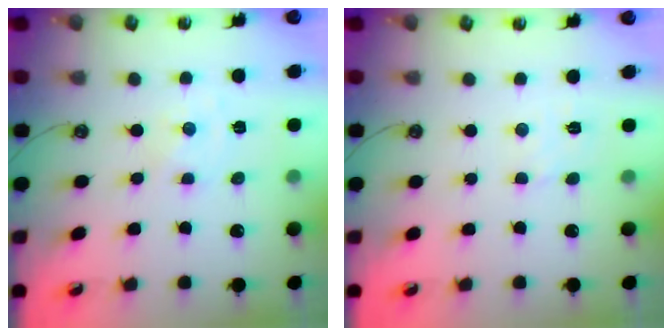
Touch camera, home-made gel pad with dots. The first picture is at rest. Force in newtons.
{"total": 2.5, "press": 2.5, "slide": 0.4}